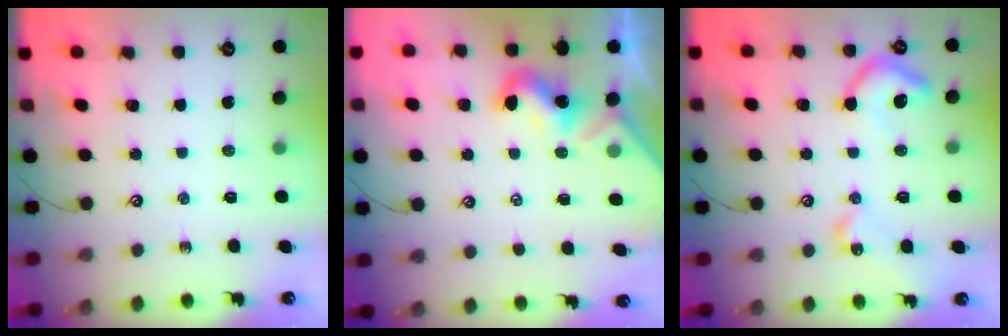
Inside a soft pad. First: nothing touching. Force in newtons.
{"total": 1.9, "press": 1.9, "slide": 0.4}
{"total": 11.3, "press": 11.2, "slide": 1.0}